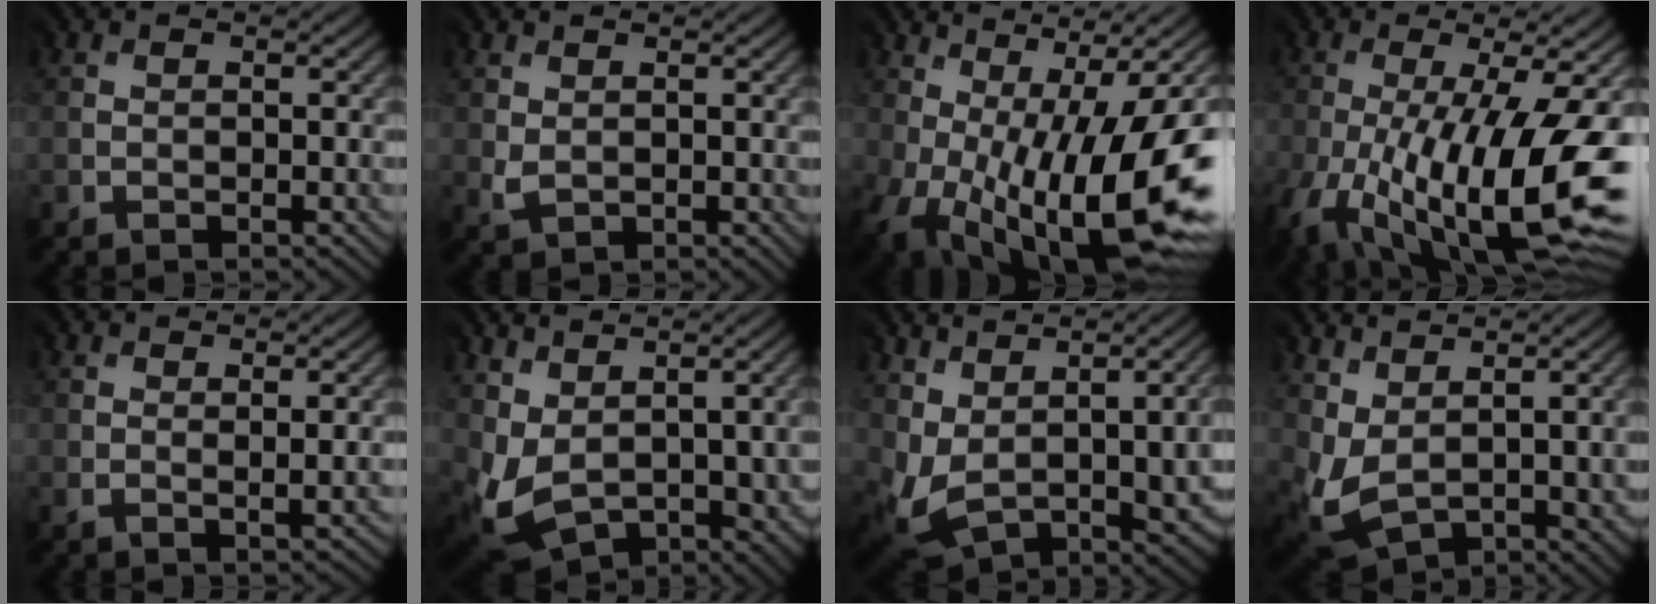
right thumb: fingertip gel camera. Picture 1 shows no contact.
{"total": 2.2, "force": [0.7, 1.8, 0.8], "torque": [-0.028, -0.009, 0.017]}
{"total": 15.5, "force": [-3.7, 6.3, 13.7], "torque": [-0.219, -0.046, -0.038]}
{"total": 16.5, "force": [-5.7, 5.0, 14.7], "torque": [-0.235, -0.043, -0.086]}
{"total": 0.9, "force": [0.6, -0.2, 0.6], "torque": [-0.023, -0.001, 0.010]}
{"total": 9.5, "force": [2.1, 6.3, 6.7], "torque": [-0.161, -0.031, 0.069]}
{"total": 5.9, "force": [2.3, 3.0, 4.5], "torque": [-0.133, -0.018, 0.062]}
{"total": 7.5, "force": [3.1, 4.5, 5.1], "torque": [-0.141, -0.018, 0.075]}